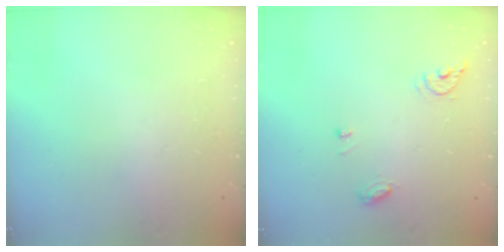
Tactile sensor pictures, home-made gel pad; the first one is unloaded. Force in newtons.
{"total": 6.1, "press": 6.1, "slide": 0.6}